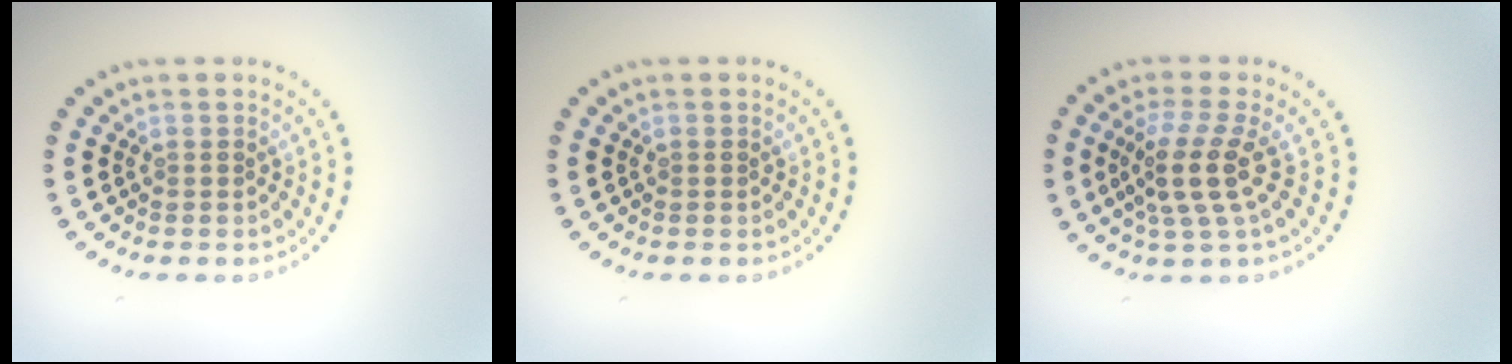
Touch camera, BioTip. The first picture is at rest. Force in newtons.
{"total": 0.0}
{"total": 3.8, "press": 2.8, "slide": 2.5}